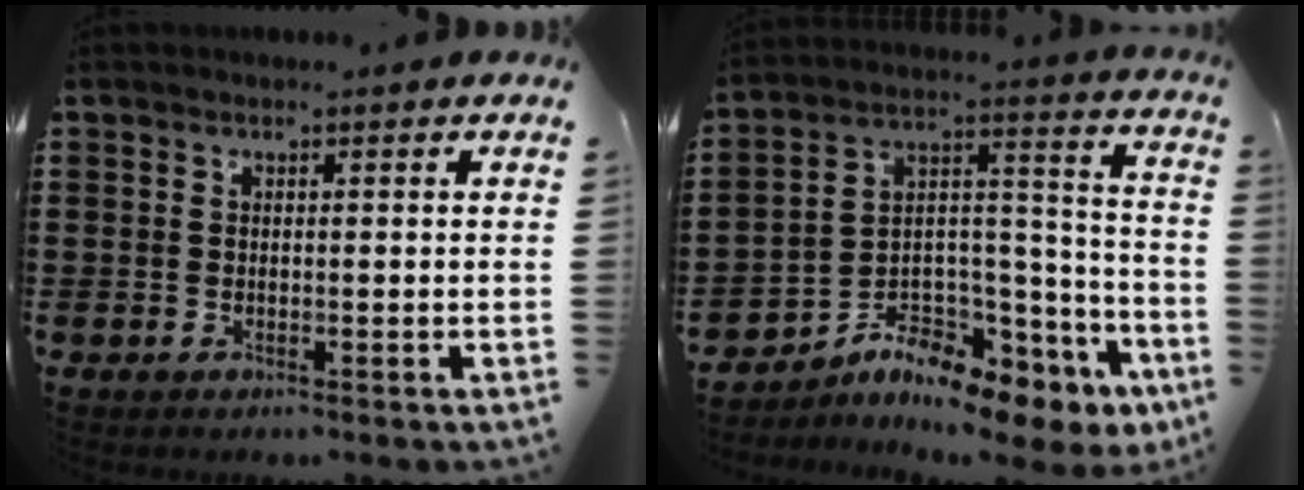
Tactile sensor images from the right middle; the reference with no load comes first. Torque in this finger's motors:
{"motor_torque": [2.09, -0.05, 0.33, 0.14]}